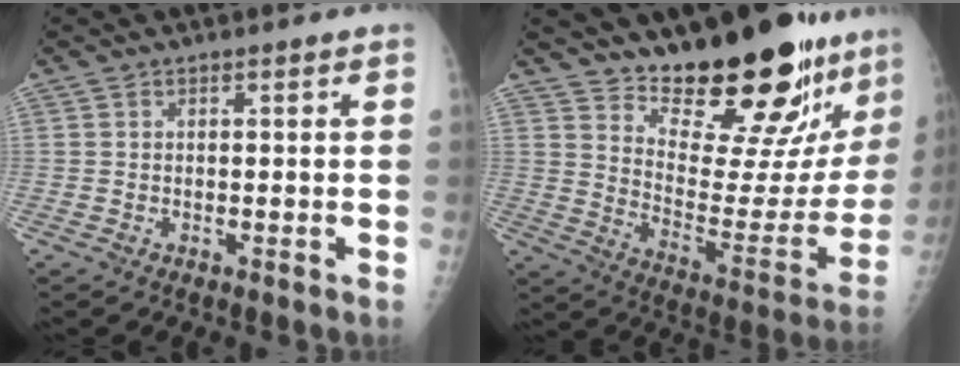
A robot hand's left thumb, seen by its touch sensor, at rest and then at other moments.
{"total": 24.4, "force": [19.7, 6.4, 12.9], "torque": [-0.154, -0.154, 0.280]}